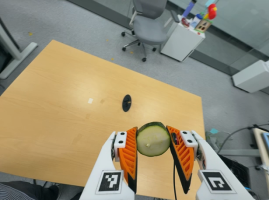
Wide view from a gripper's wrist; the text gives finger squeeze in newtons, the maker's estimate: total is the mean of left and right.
{"total": 10.9, "left": 10.0, "right": 11.9}